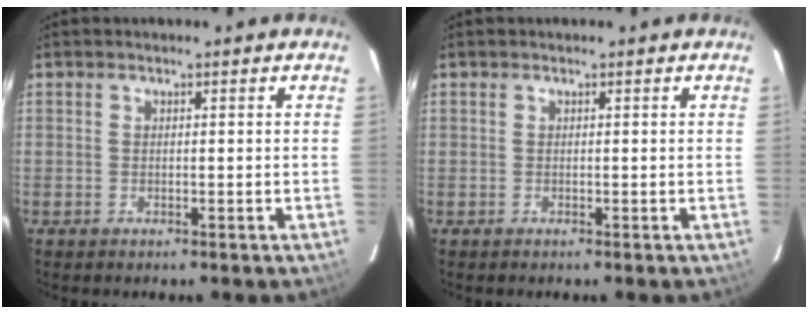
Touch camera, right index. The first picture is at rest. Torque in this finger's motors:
{"motor_torque": [-1.18, 0.28, -1.06, -0.21]}